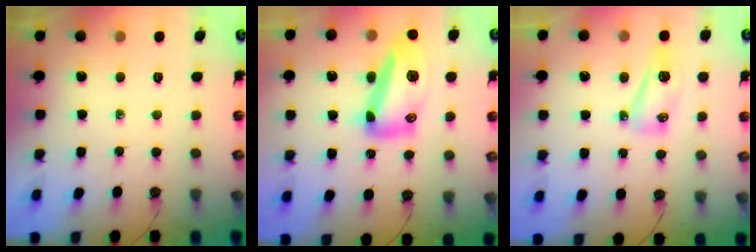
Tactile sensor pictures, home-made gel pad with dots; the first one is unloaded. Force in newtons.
{"total": 15.1, "press": 15.1, "slide": 1.2}
{"total": 7.9, "press": 7.9, "slide": 1.1}